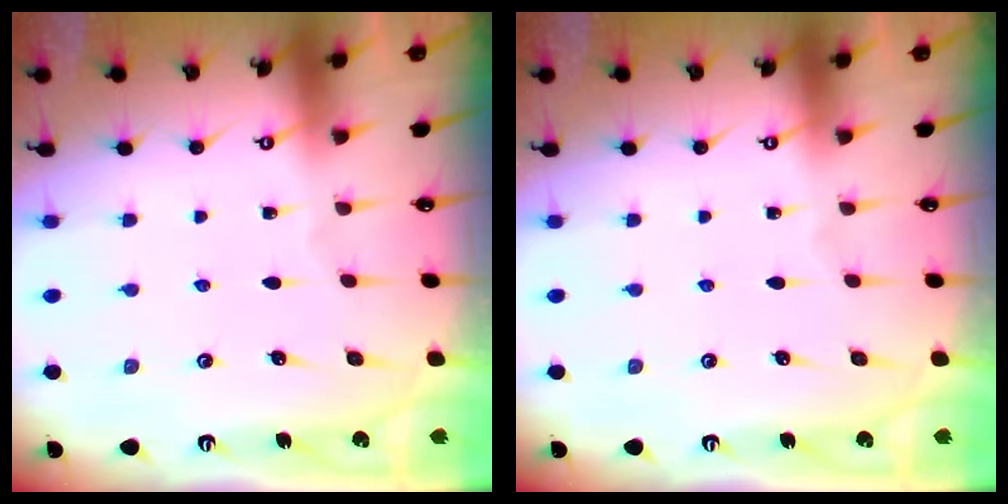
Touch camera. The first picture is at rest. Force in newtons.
{"total": 0.0}